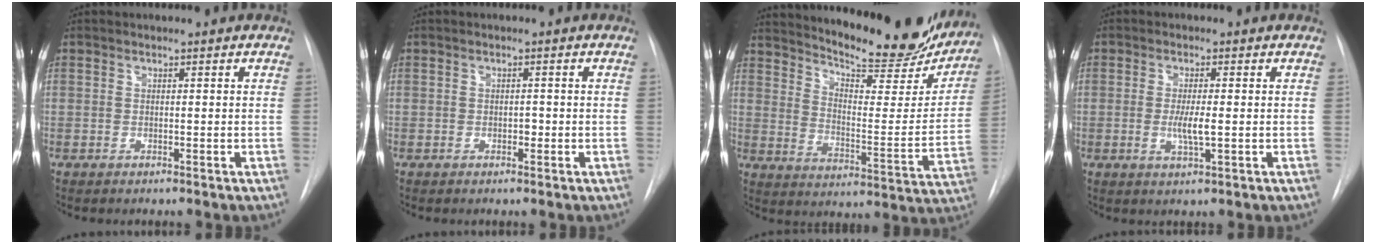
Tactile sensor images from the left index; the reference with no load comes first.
{"total": 0.8, "force": [-0.2, 0.5, 0.6], "torque": [-0.008, 0.001, -0.004]}
{"total": 24.9, "force": [22.0, 5.1, 10.4], "torque": [-0.165, -0.052, 0.291]}
{"total": 3.4, "force": [-0.3, 0.4, 3.4], "torque": [-0.067, -0.008, -0.005]}